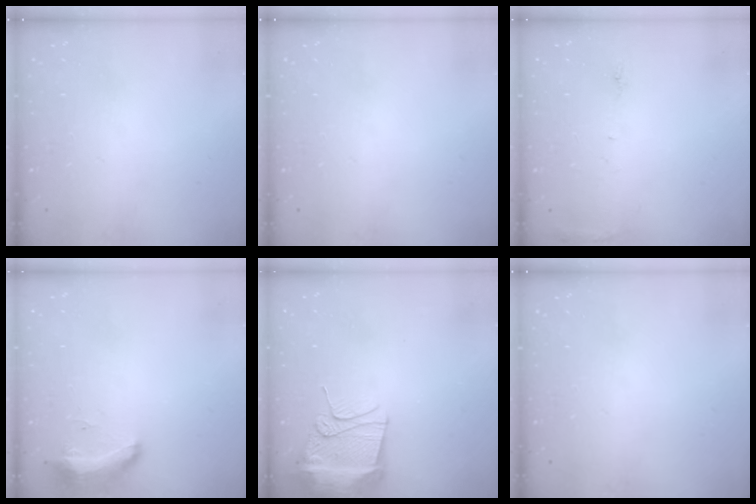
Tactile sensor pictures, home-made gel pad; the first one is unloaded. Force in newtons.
{"total": 0.0}
{"total": 5.7, "press": 5.7, "slide": 0.6}
{"total": 8.7, "press": 8.5, "slide": 1.6}
{"total": 13.4, "press": 13.4, "slide": 1.3}
{"total": 0.0}